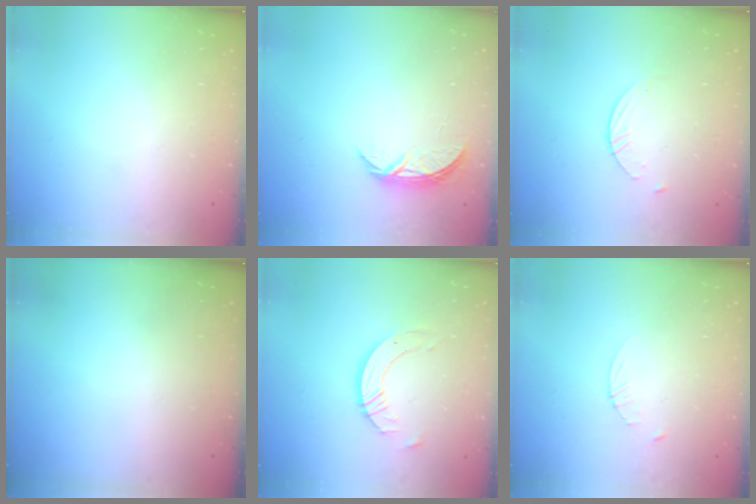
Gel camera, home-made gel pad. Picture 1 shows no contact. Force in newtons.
{"total": 5.2, "press": 5.2, "slide": 0.6}
{"total": 2.7, "press": 2.6, "slide": 0.3}
{"total": 0.0}
{"total": 8.0, "press": 7.9, "slide": 0.7}
{"total": 2.3, "press": 2.3, "slide": 0.3}